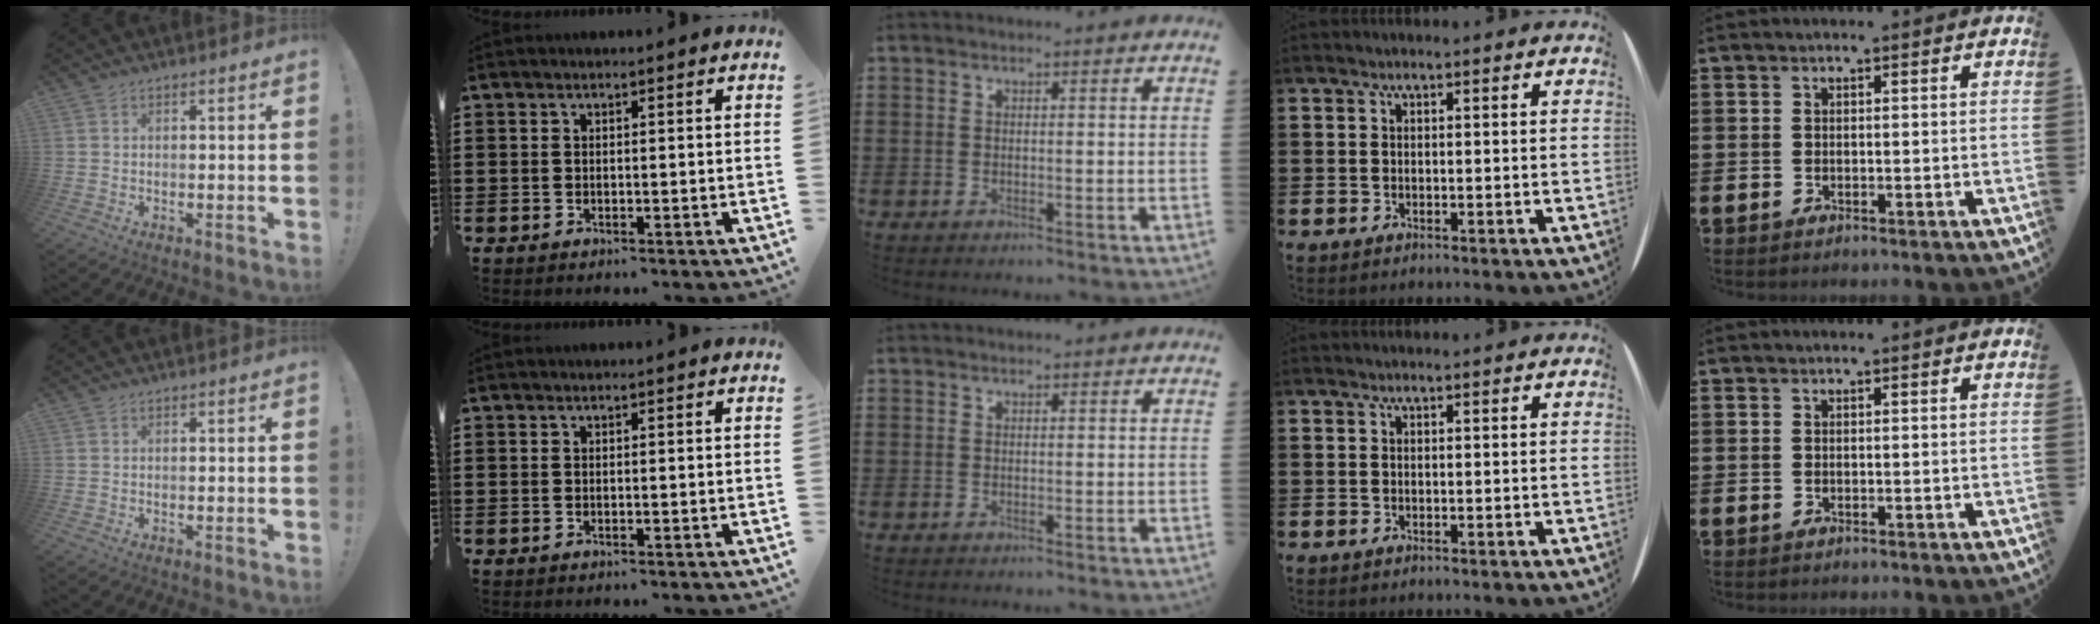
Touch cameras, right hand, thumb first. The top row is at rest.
{}